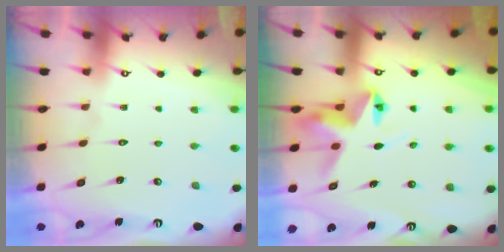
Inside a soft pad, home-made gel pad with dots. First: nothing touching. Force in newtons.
{"total": 4.9, "press": 4.9, "slide": 0.3}